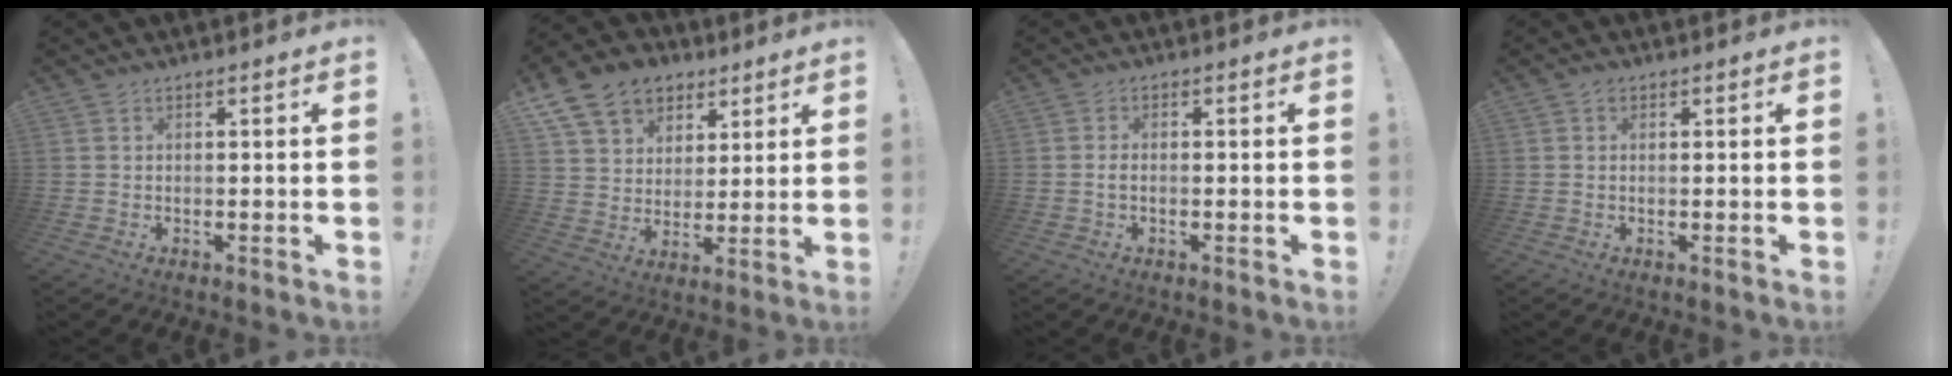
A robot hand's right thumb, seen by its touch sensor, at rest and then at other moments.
{"total": 15.2, "force": [8.0, 11.3, 6.4], "torque": [-0.096, -0.039, 0.155]}
{"total": 1.5, "force": [-0.4, 0.6, 1.4], "torque": [-0.030, 0.002, -0.009]}
{"total": 0.8, "force": [0.4, 0.4, 0.4], "torque": [-0.003, 0.000, 0.006]}